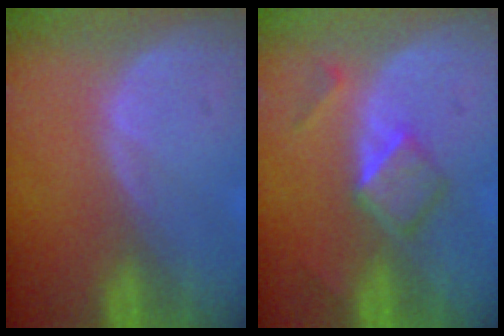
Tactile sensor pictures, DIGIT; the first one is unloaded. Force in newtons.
{"total": 5.2, "press": 4.6, "slide": 2.6}